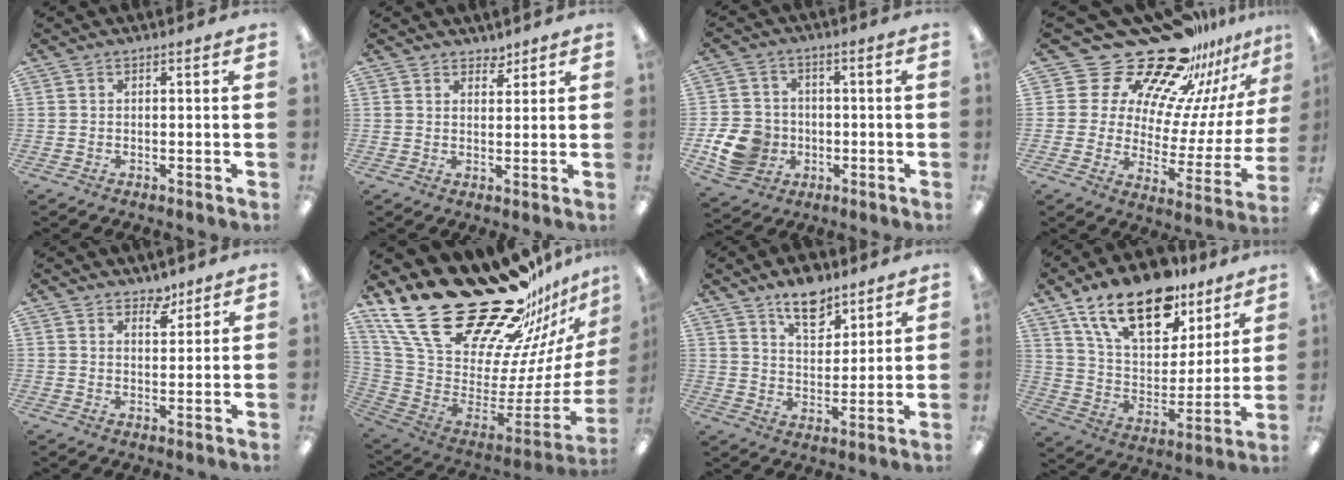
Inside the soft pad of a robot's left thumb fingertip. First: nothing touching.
{"total": 2.8, "force": [2.5, 1.3, 0.2], "torque": [0.009, -0.016, 0.044]}
{"total": 10.5, "force": [-2.8, 9.1, 4.6], "torque": [-0.102, 0.019, -0.045]}
{"total": 23.5, "force": [19.5, 10.5, 7.8], "torque": [-0.124, -0.159, 0.346]}
{"total": 4.4, "force": [3.8, 2.0, 0.9], "torque": [-0.001, -0.025, 0.068]}
{"total": 33.8, "force": [24.4, 14.9, 18.1], "torque": [-0.281, -0.193, 0.476]}
{"total": 10.3, "force": [7.7, 5.1, 4.5], "torque": [-0.056, -0.042, 0.135]}
{"total": 21.1, "force": [14.2, 10.0, 12.0], "torque": [-0.213, -0.073, 0.253]}